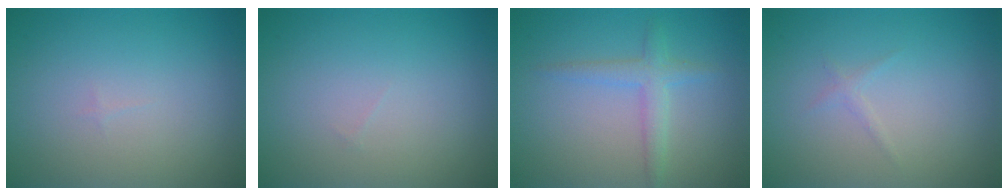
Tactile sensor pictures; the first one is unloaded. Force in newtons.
{"total": 0.0}
{"total": 2.2, "press": 2.2, "slide": 0.0}
{"total": 0.6, "press": 0.6, "slide": 0.1}